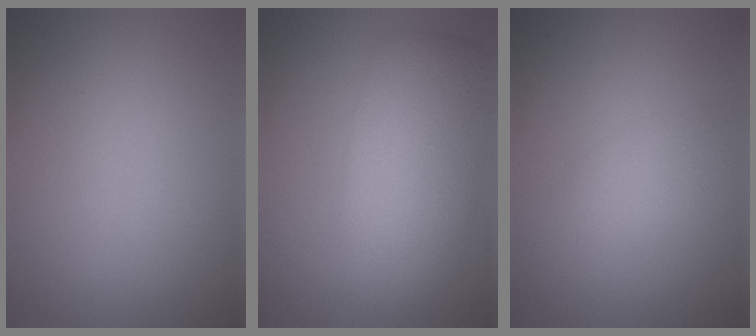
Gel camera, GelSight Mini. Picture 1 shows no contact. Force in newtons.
{"total": 7.5, "press": 7.5, "slide": 0.2}
{"total": 1.9, "press": 1.9, "slide": 0.1}